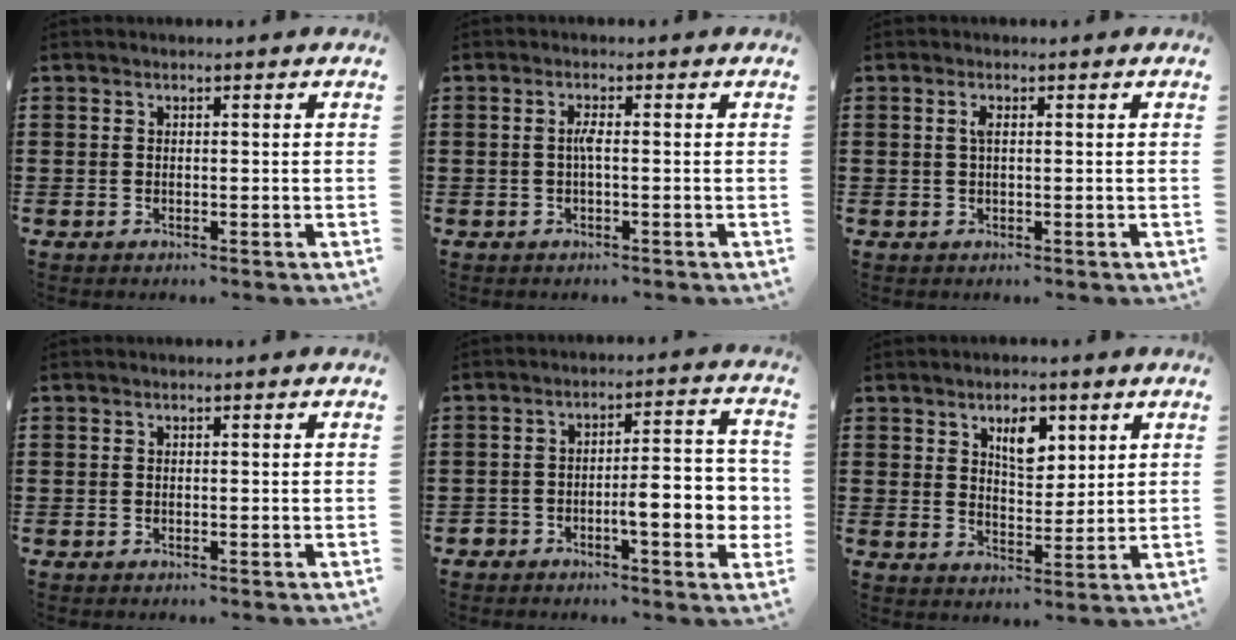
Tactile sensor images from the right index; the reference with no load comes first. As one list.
[{"total": 1.9, "force": [-0.3, 0.2, 1.8], "torque": [-0.045, -0.003, -0.009]}, {"total": 1.4, "force": [0.2, 0.4, 1.3], "torque": [-0.026, 0.003, 0.003]}, {"total": 0.0}, {"total": 7.7, "force": [-2.6, 2.5, 6.8], "torque": [-0.097, -0.008, -0.048]}, {"total": 5.5, "force": [2.9, 2.9, 3.7], "torque": [-0.059, 0.001, 0.046]}]